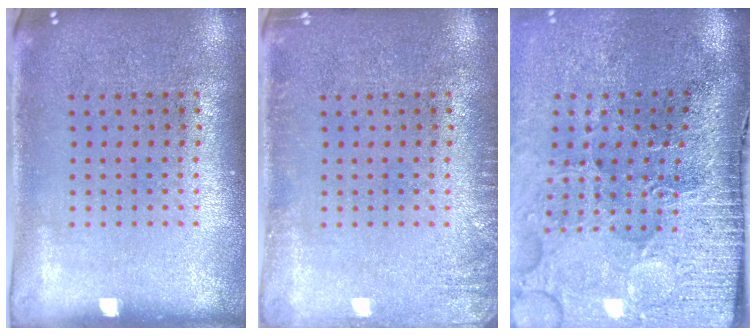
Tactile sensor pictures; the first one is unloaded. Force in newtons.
{"total": 1.4, "press": 1.4, "slide": 0.3}
{"total": 4.5, "press": 3.7, "slide": 2.5}